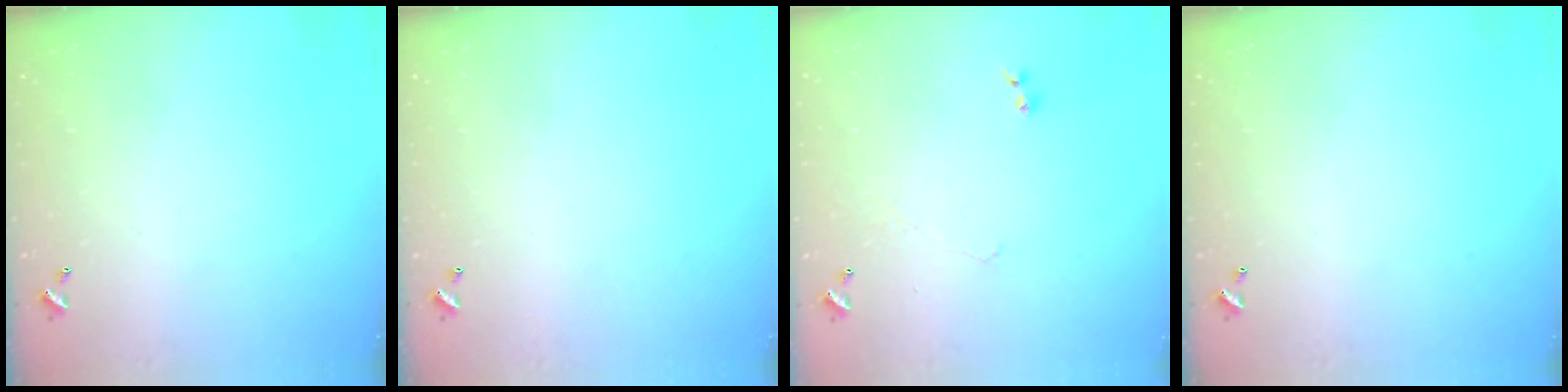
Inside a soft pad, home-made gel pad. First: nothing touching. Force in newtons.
{"total": 0.0}
{"total": 1.5, "press": 1.4, "slide": 0.6}
{"total": 0.0}